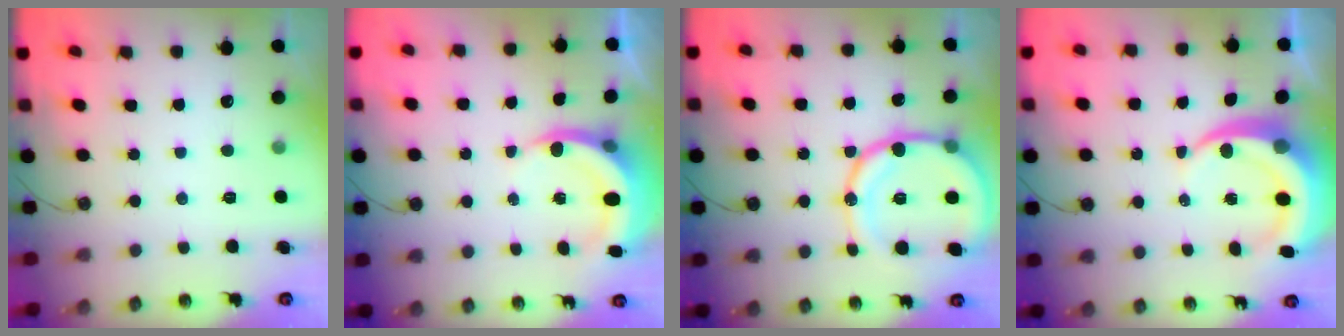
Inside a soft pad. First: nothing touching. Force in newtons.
{"total": 6.4, "press": 6.3, "slide": 1.4}
{"total": 18.8, "press": 18.5, "slide": 3.4}
{"total": 9.2, "press": 9.1, "slide": 1.2}